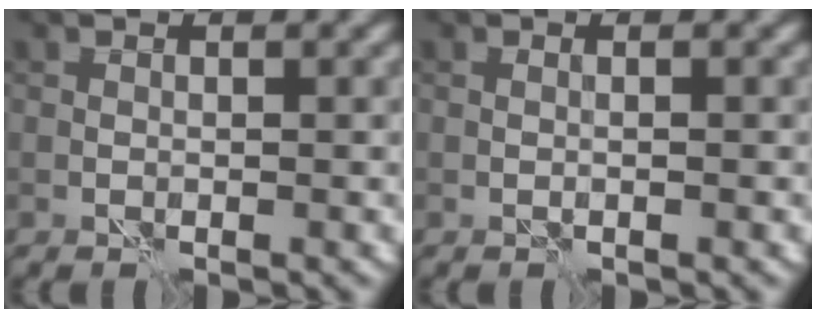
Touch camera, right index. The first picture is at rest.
{"total": 0.0}